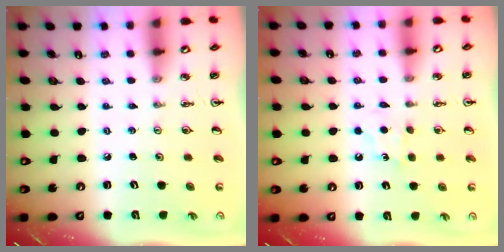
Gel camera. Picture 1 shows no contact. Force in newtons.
{"total": 6.4, "press": 6.4, "slide": 0.8}